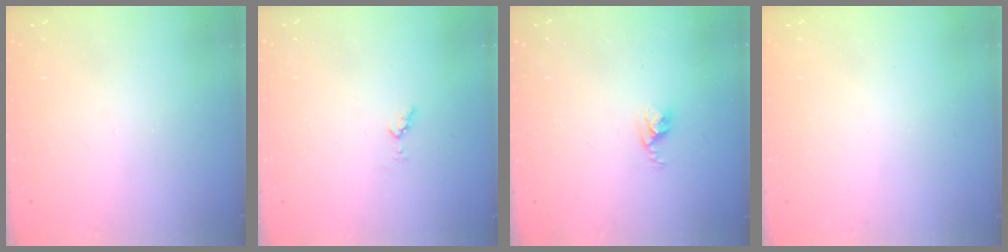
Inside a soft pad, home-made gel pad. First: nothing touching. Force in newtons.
{"total": 3.3, "press": 3.2, "slide": 0.7}
{"total": 2.5, "press": 2.5, "slide": 0.4}
{"total": 0.0}